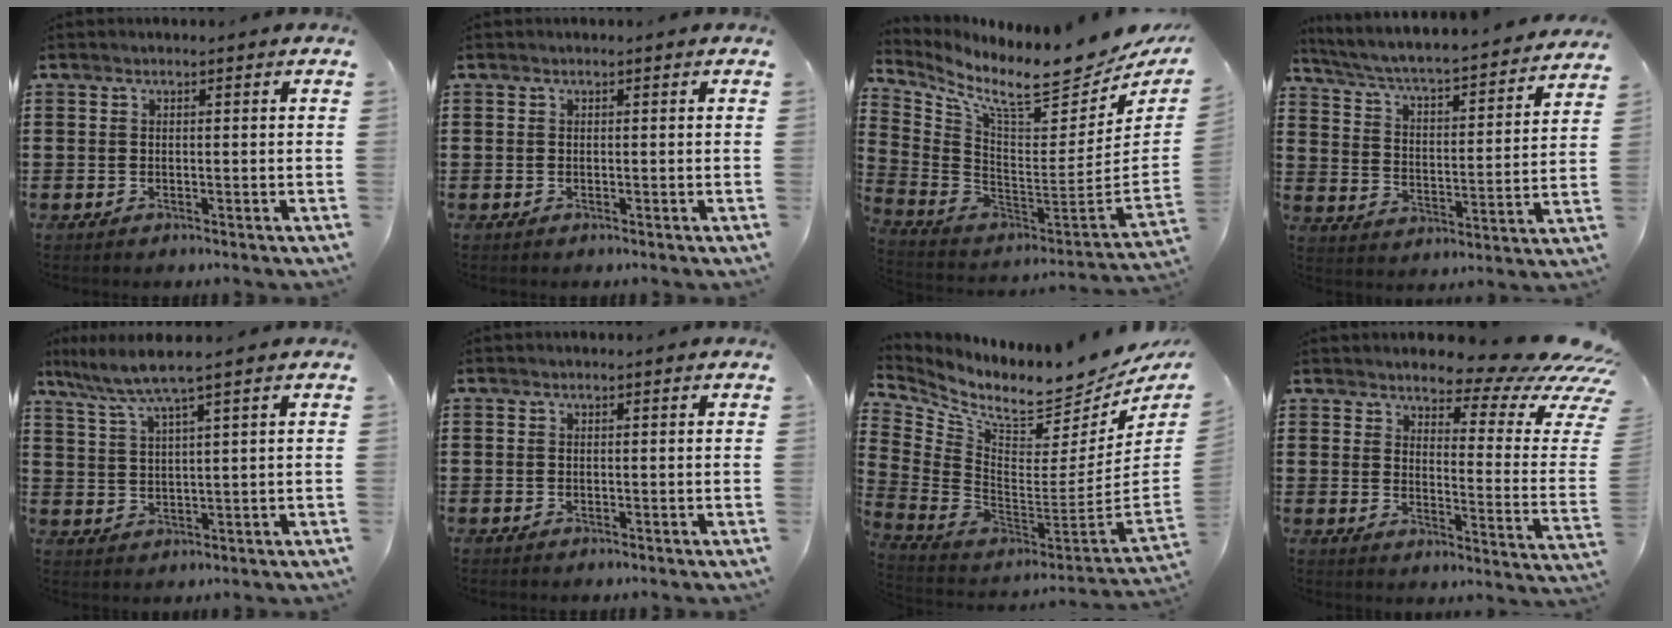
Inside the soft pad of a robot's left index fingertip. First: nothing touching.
{"total": 0.0}
{"total": 11.3, "force": [8.7, 0.9, 7.2], "torque": [-0.156, -0.079, 0.140]}
{"total": 3.9, "force": [3.5, -0.1, 1.7], "torque": [-0.053, -0.039, 0.048]}
{"total": 5.0, "force": [3.5, -0.5, 3.4], "torque": [-0.079, -0.016, 0.058]}
{"total": 0.0}
{"total": 8.5, "force": [7.2, 0.8, 4.4], "torque": [-0.107, -0.083, 0.115]}
{"total": 7.4, "force": [6.4, 0.7, 3.6], "torque": [-0.068, -0.058, 0.106]}